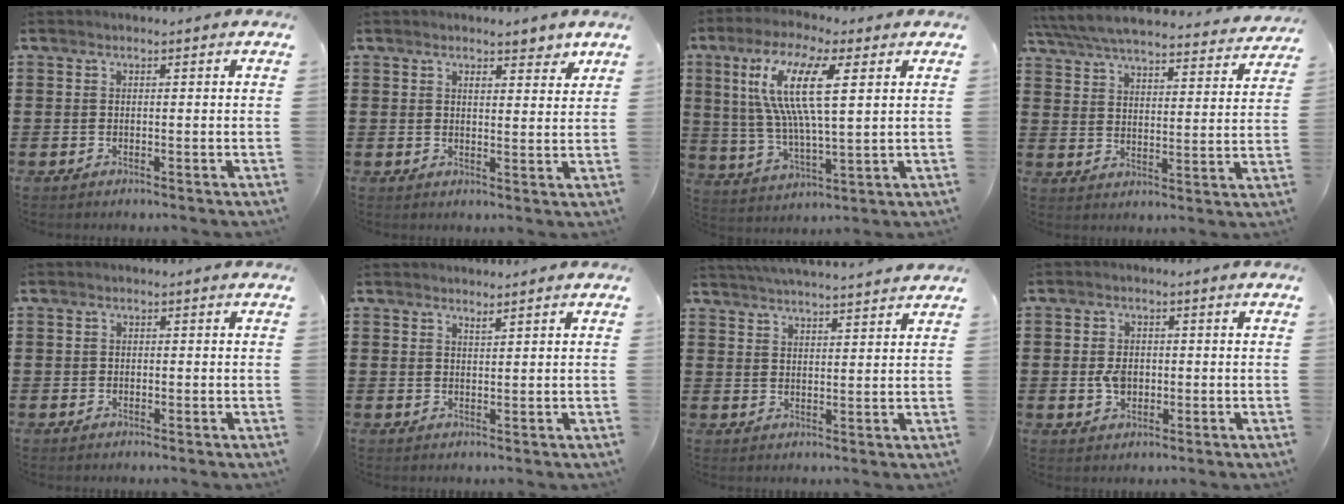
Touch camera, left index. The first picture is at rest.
{"total": 3.1, "force": [2.4, 0.8, 1.9], "torque": [-0.026, -0.003, 0.039]}
{"total": 12.9, "force": [5.2, 3.4, 11.3], "torque": [-0.238, 0.002, 0.089]}
{"total": 6.0, "force": [5.8, 0.4, 1.7], "torque": [-0.061, -0.037, 0.099]}
{"total": 0.7, "force": [-0.3, 0.6, 0.3], "torque": [-0.007, 0.001, -0.006]}
{"total": 1.4, "force": [1.3, -0.1, 0.4], "torque": [-0.008, -0.001, 0.026]}
{"total": 3.9, "force": [3.8, -0.4, 0.6], "torque": [-0.024, -0.016, 0.069]}
{"total": 3.7, "force": [-0.3, 2.6, 2.6], "torque": [-0.060, 0.004, -0.009]}